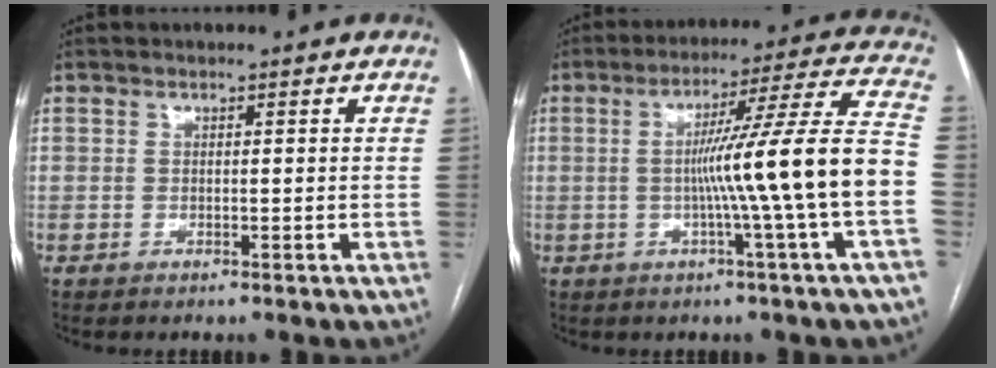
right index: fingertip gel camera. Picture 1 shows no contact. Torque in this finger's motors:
{"motor_torque": [1.79, -0.15, 1.00, 0.21]}